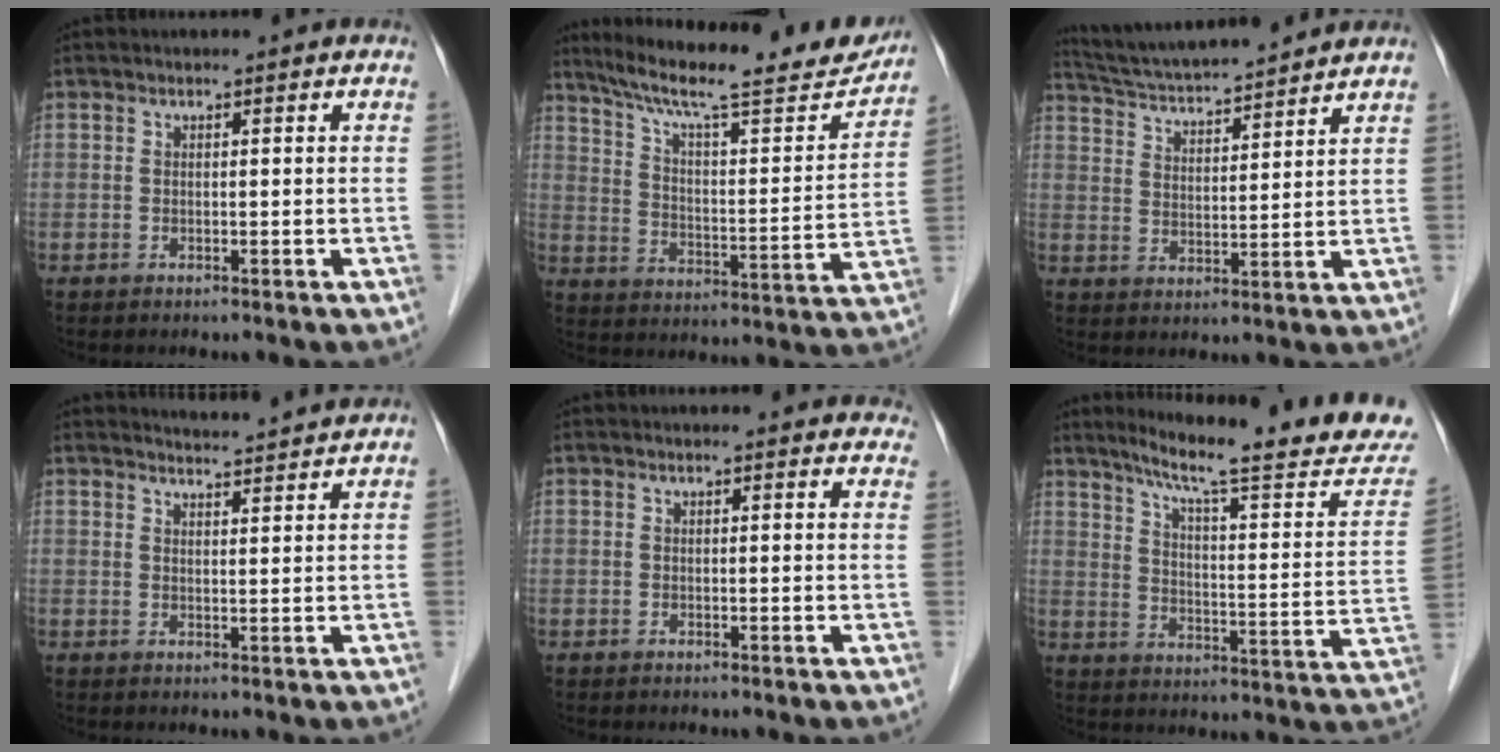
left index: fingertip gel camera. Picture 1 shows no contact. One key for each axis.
{"total": 22.9, "fx": 20.0, "fy": 3.3, "fz": 10.8, "tx": -0.171, "ty": -0.015, "tz": 0.279}
{"total": 12.9, "fx": 12.0, "fy": 0.2, "fz": 4.7, "tx": -0.091, "ty": 0.017, "tz": 0.197}
{"total": 5.4, "fx": 5.3, "fy": -0.4, "fz": 0.8, "tx": -0.022, "ty": 0.008, "tz": 0.068}
{"total": 6.0, "fx": 5.5, "fy": 1.7, "fz": 1.5, "tx": 0.001, "ty": 0.004, "tz": 0.038}
{"total": 21.5, "fx": 18.3, "fy": 0.9, "fz": 11.3, "tx": -0.159, "ty": -0.043, "tz": 0.236}